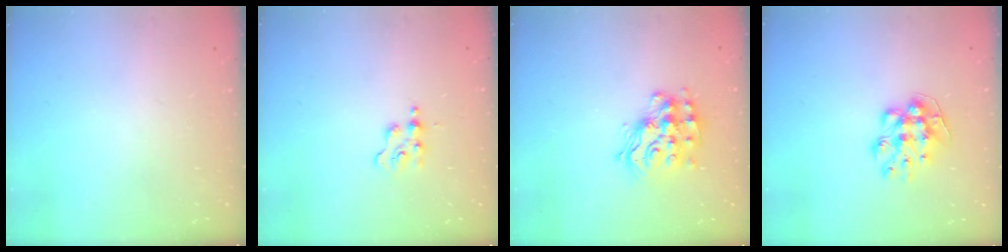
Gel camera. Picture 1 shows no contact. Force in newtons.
{"total": 1.7, "press": 1.7, "slide": 0.3}
{"total": 15.1, "press": 15.1, "slide": 0.9}
{"total": 9.3, "press": 9.3, "slide": 0.4}